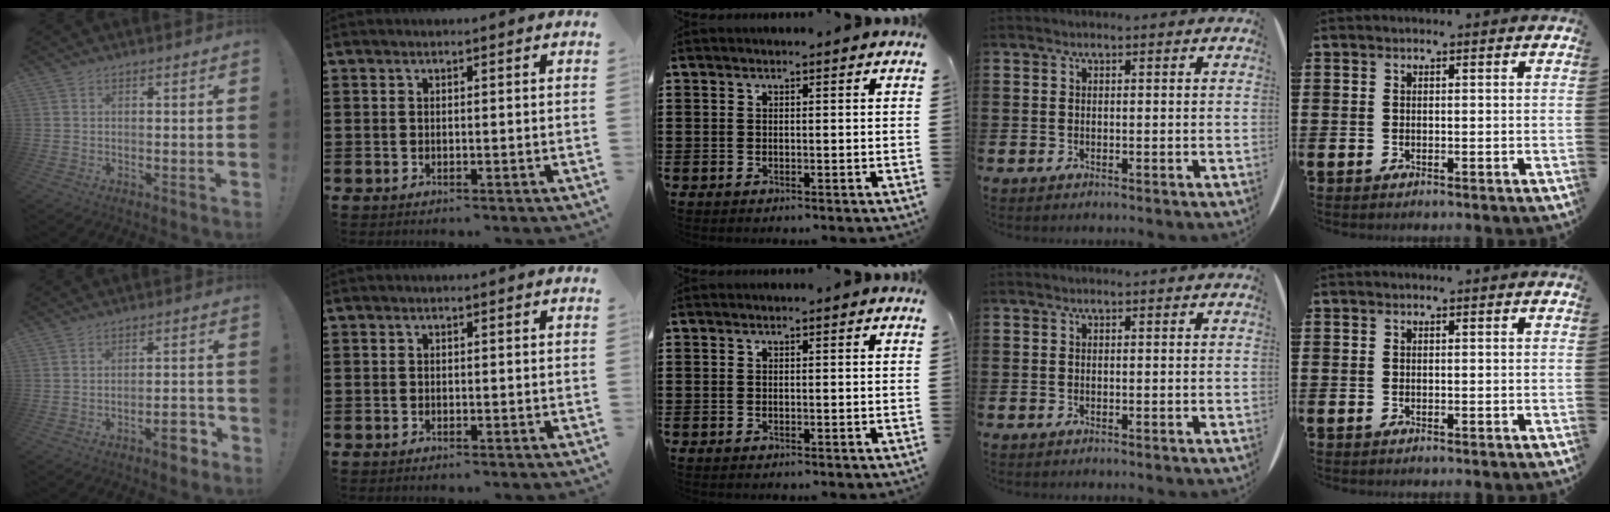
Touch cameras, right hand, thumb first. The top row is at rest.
{"thumb": {"total": 6.2, "force": [-4.1, 1.9, 4.3], "torque": [-0.052, 0.021, -0.068]}}